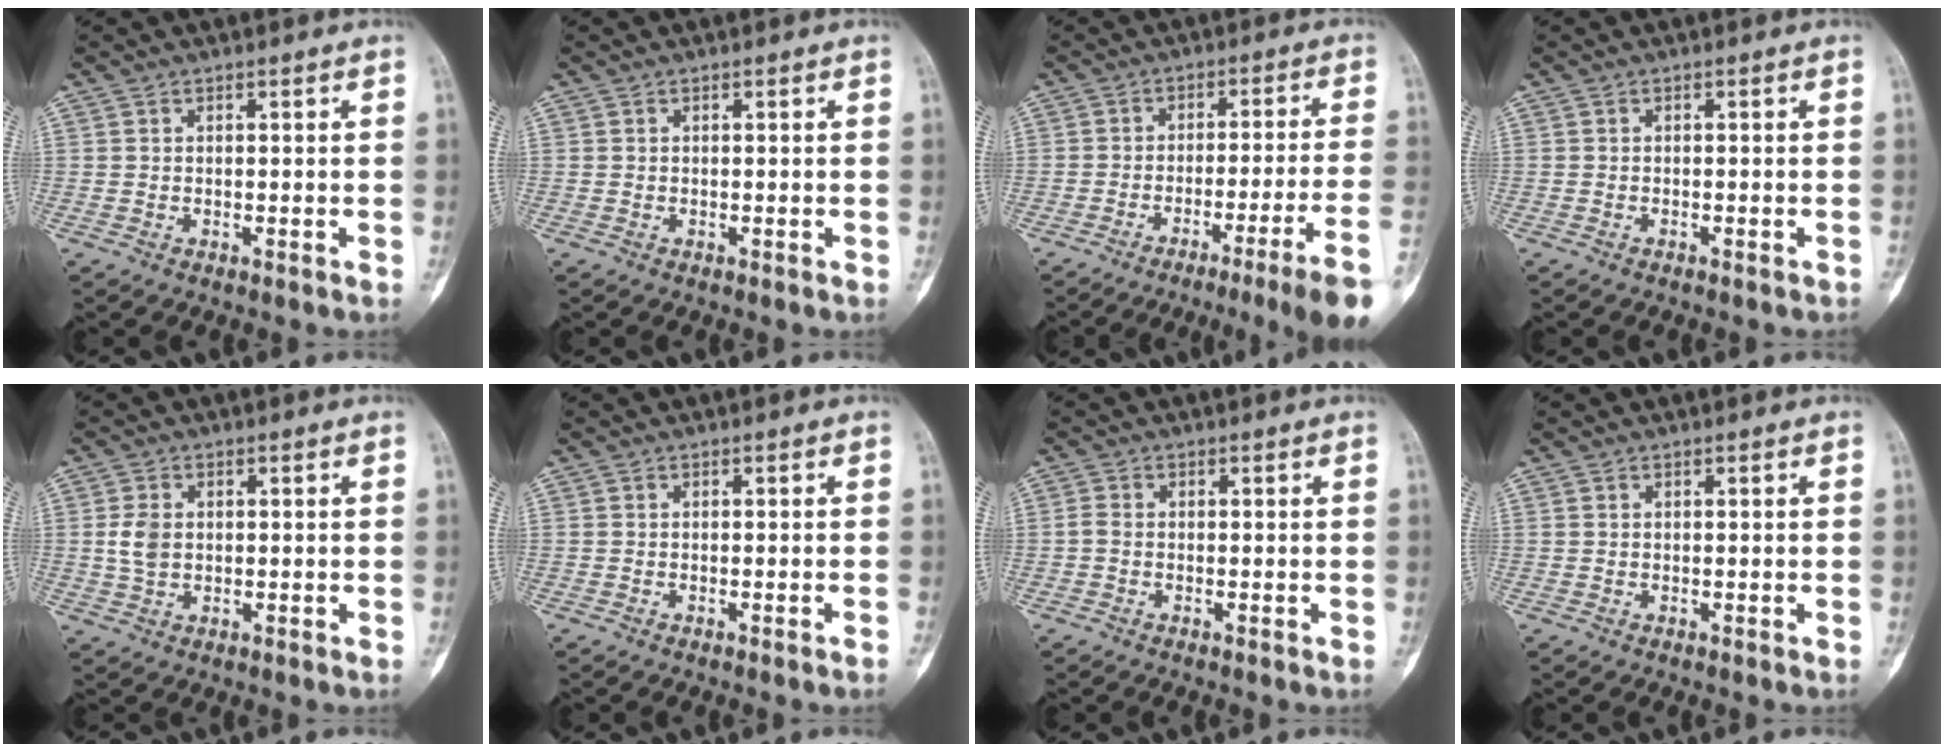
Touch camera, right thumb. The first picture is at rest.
{"total": 0.0}
{"total": 13.3, "force": [-8.4, -1.6, 10.2], "torque": [-0.139, 0.044, -0.116]}
{"total": 1.5, "force": [-1.2, 0.4, 0.7], "torque": [-0.018, 0.006, -0.010]}
{"total": 4.1, "force": [0.2, 2.9, 2.9], "torque": [-0.055, 0.004, 0.003]}
{"total": 0.9, "force": [-0.6, -0.2, 0.6], "torque": [-0.015, 0.006, -0.008]}
{"total": 1.4, "force": [-0.6, 0.8, 1.0], "torque": [-0.022, 0.002, -0.019]}
{"total": 0.0}